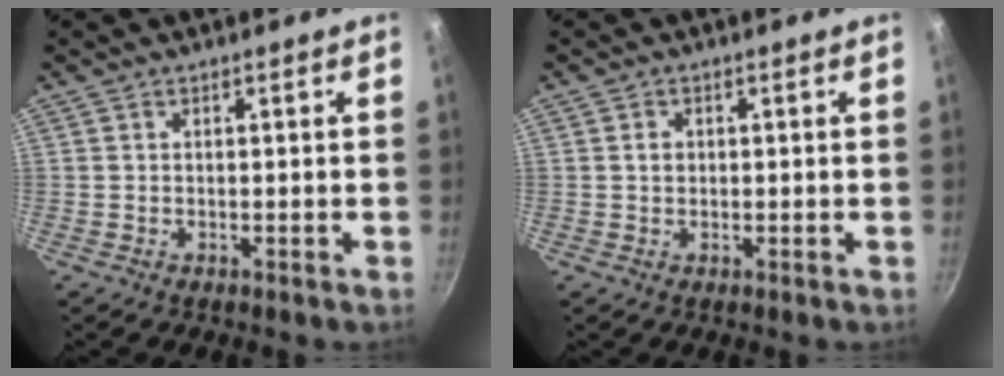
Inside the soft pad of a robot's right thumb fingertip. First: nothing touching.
{"total": 1.5, "force": [0.2, 1.3, 0.8], "torque": [-0.010, 0.003, 0.004]}